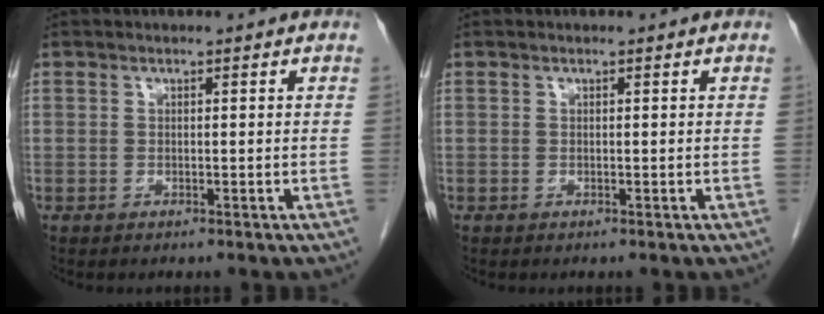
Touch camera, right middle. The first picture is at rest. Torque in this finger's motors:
{"motor_torque": [0.17, 0.01, 0.01, 0.00]}